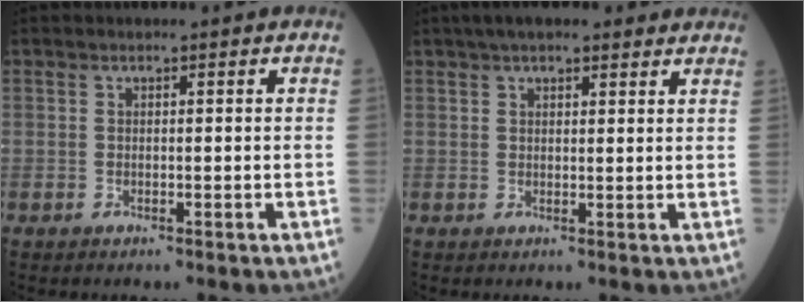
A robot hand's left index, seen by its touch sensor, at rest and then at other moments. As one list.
[{"total": 9.4, "force": [7.5, 2.5, 5.1], "torque": [-0.067, 0.037, 0.103]}]